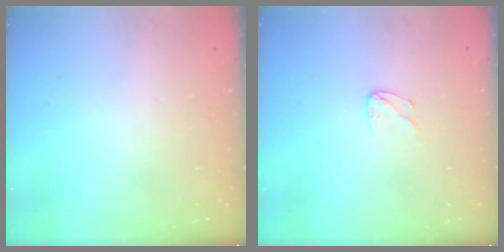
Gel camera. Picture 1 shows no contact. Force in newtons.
{"total": 3.2, "press": 3.2, "slide": 0.3}